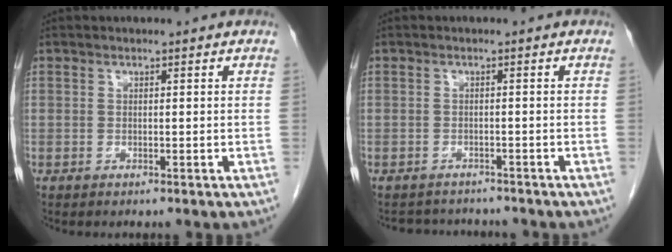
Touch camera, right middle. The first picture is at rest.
{"total": 4.4, "force": [-4.2, 1.1, 0.3], "torque": [-0.003, 0.000, -0.059]}